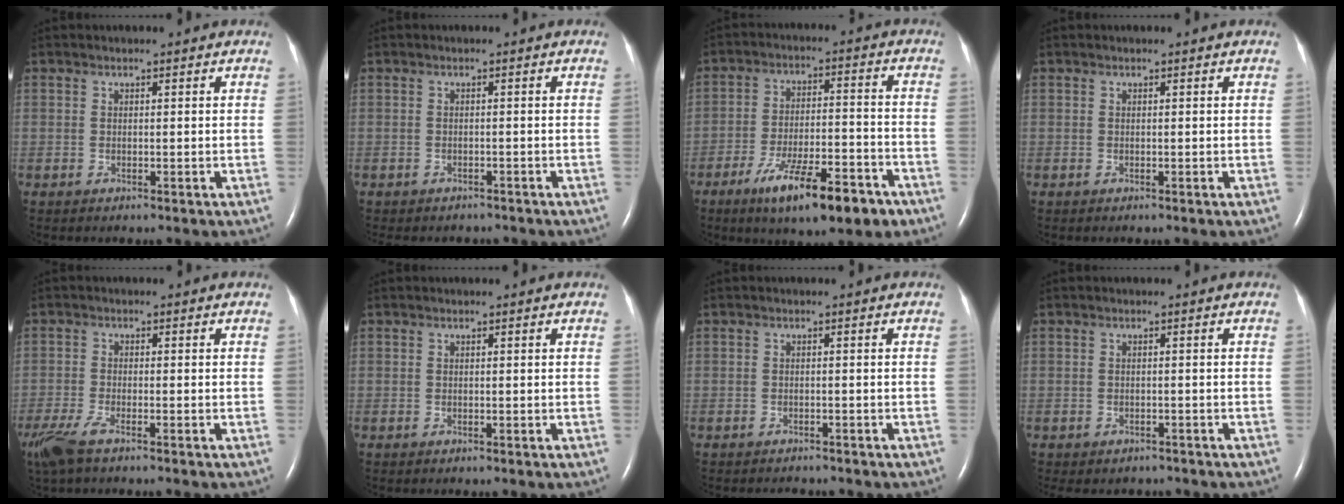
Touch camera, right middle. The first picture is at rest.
{"total": 4.8, "force": [-4.2, 2.0, 1.2], "torque": [-0.014, 0.003, -0.048]}
{"total": 13.5, "force": [-8.4, 3.1, 10.2], "torque": [-0.165, -0.006, -0.129]}
{"total": 0.0}
{"total": 5.7, "force": [-4.0, 1.0, 3.8], "torque": [-0.087, -0.017, -0.076]}
{"total": 0.0}
{"total": 2.7, "force": [-2.5, 0.7, 0.6], "torque": [-0.009, -0.005, -0.029]}
{"total": 4.1, "force": [-3.5, 2.0, 0.7], "torque": [-0.008, 0.007, -0.040]}